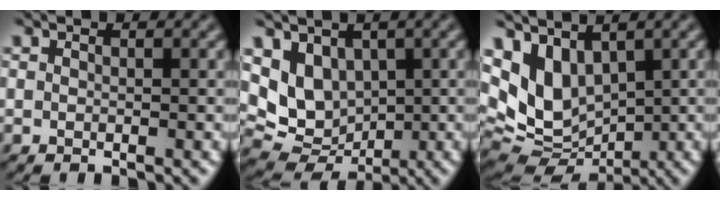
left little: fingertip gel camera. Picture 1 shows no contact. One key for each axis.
{"total": 6.6, "fx": 1.6, "fy": 5.2, "fz": 3.9, "tx": -0.075, "ty": -0.015, "tz": 0.038}
{"total": 7.6, "fx": 2.2, "fy": 5.1, "fz": 5.2, "tx": -0.108, "ty": -0.007, "tz": 0.059}